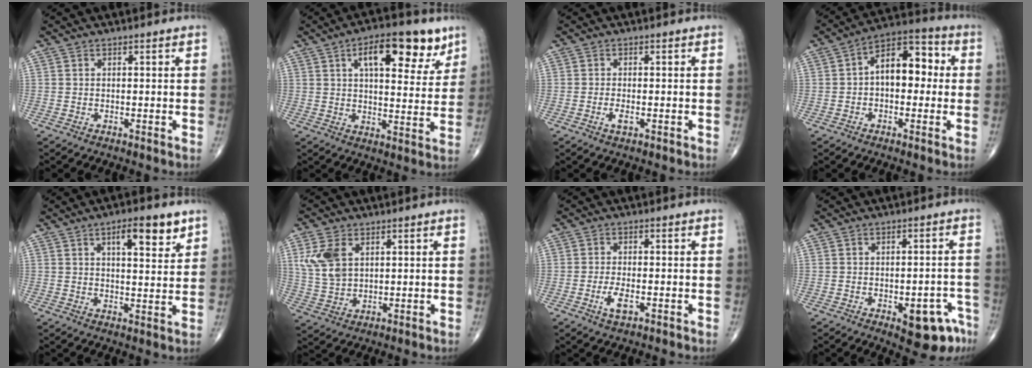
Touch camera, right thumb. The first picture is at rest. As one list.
[{"total": 14.4, "force": [7.3, 6.2, 10.8], "torque": [-0.120, -0.024, 0.106]}, {"total": 1.8, "force": [-0.7, 0.6, 1.5], "torque": [-0.028, 0.000, -0.015]}, {"total": 11.3, "force": [0.7, 6.8, 9.0], "torque": [-0.109, 0.037, -0.003]}, {"total": 8.3, "force": [4.5, 2.7, 6.4], "torque": [-0.079, -0.024, 0.065]}, {"total": 8.2, "force": [2.9, 5.1, 5.7], "torque": [-0.116, -0.005, 0.068]}, {"total": 3.6, "force": [-1.3, 1.4, 3.0], "torque": [-0.058, 0.000, -0.024]}, {"total": 9.3, "force": [-4.7, 4.1, 6.9], "torque": [-0.057, 0.029, -0.051]}]